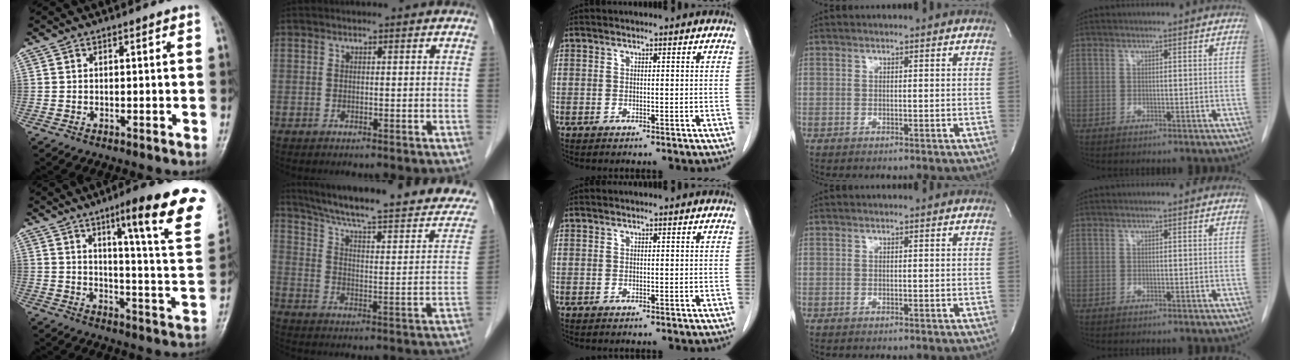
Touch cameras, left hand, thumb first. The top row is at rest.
{"thumb": {"total": 20.2, "force": [11.8, 2.5, 16.2], "torque": [-0.188, -0.054, 0.154]}, "index": {"total": 26.7, "force": [22.2, 3.3, 14.5], "torque": [-0.217, -0.029, 0.294]}}